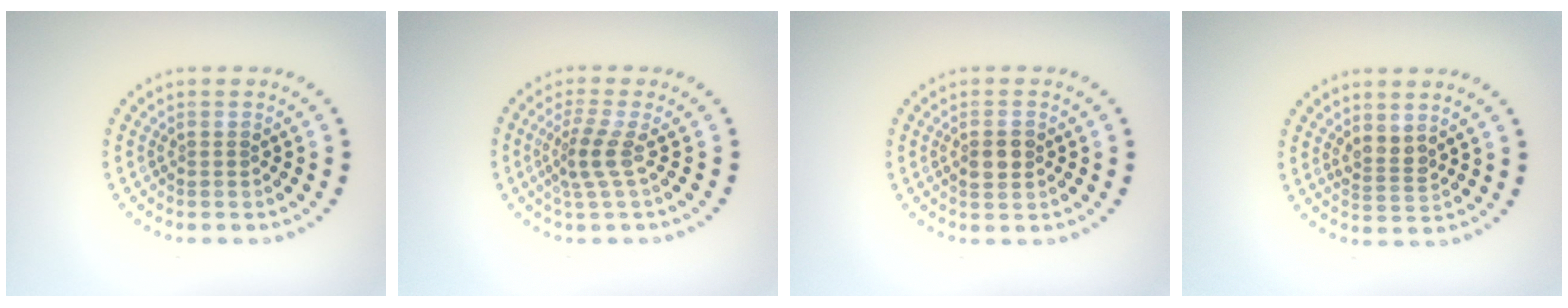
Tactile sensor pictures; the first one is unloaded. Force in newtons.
{"total": 2.4, "press": 1.7, "slide": 1.7}
{"total": 1.9, "press": 1.9, "slide": 0.1}
{"total": 1.9, "press": 1.6, "slide": 1.0}